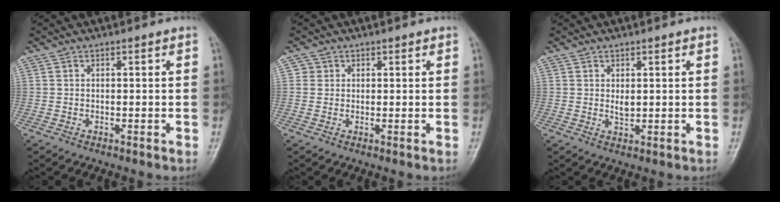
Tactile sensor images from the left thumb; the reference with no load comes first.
{"total": 2.0, "force": [0.7, 1.9, 0.1], "torque": [0.016, -0.001, 0.004]}
{"total": 2.0, "force": [0.7, 1.1, 1.5], "torque": [-0.021, -0.007, 0.012]}